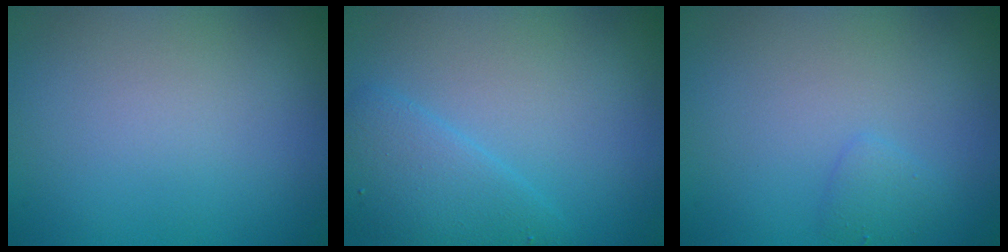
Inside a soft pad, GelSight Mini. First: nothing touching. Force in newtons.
{"total": 3.1, "press": 3.1, "slide": 0.0}
{"total": 1.0, "press": 1.0, "slide": 0.1}